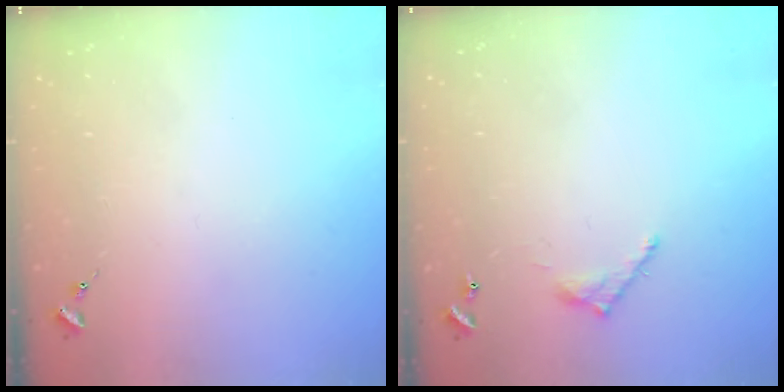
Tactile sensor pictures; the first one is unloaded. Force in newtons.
{"total": 6.3, "press": 6.3, "slide": 0.4}